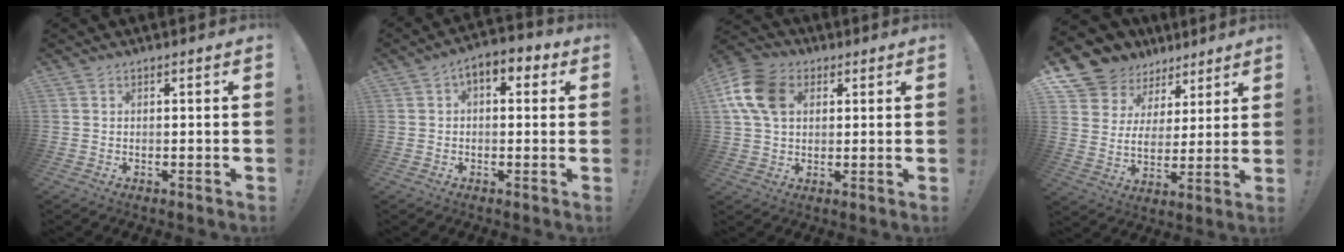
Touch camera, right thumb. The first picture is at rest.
{"total": 4.8, "force": [1.1, 2.8, 3.7], "torque": [-0.050, -0.001, 0.017]}
{"total": 13.5, "force": [4.1, 9.8, 8.4], "torque": [-0.162, 0.000, 0.081]}
{"total": 10.4, "force": [6.9, 7.5, 1.9], "torque": [-0.038, -0.058, 0.139]}